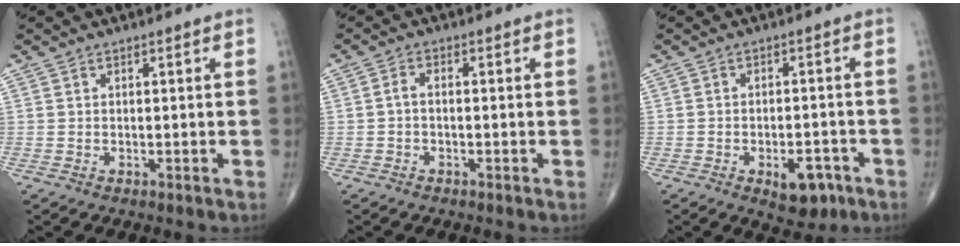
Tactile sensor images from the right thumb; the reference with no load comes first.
{"total": 1.7, "force": [-0.5, 0.8, 1.4], "torque": [-0.026, 0.009, -0.012]}
{"total": 6.5, "force": [-3.2, 3.4, 4.6], "torque": [-0.042, 0.018, -0.038]}